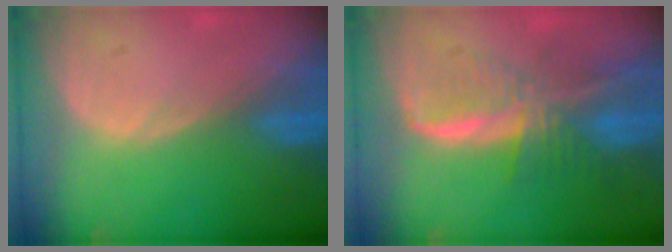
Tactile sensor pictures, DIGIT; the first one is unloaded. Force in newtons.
{"total": 8.2, "press": 6.9, "slide": 4.4}